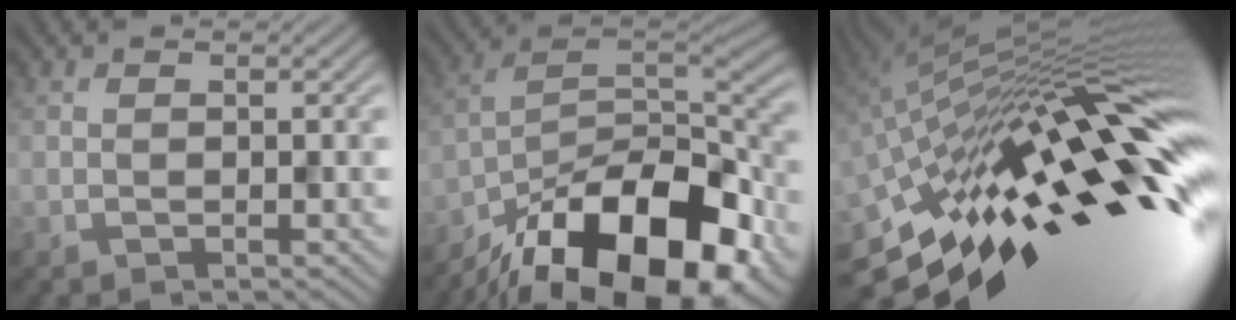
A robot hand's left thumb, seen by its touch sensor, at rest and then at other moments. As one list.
[{"total": 19.2, "force": [-12.8, 8.1, 11.7], "torque": [-0.202, -0.032, -0.211]}, {"total": 19.8, "force": [-3.7, 5.9, 18.5], "torque": [-0.312, 0.001, -0.092]}]